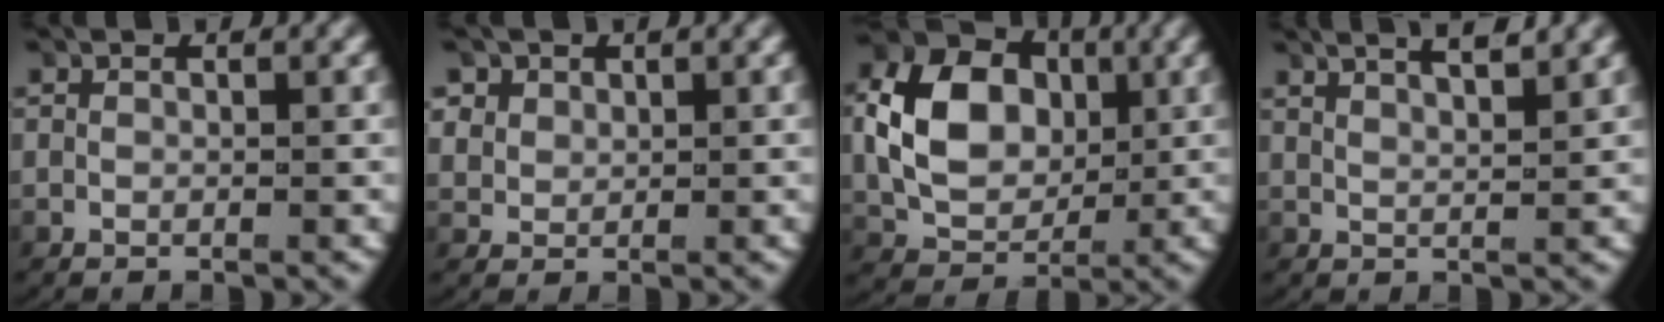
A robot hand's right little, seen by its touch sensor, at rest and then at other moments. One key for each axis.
{"total": 2.3, "fx": 1.0, "fy": 1.9, "fz": 0.8, "tx": -0.025, "ty": -0.003, "tz": 0.024}
{"total": 8.7, "fx": 1.1, "fy": 6.7, "fz": 5.4, "tx": -0.110, "ty": 0.001, "tz": 0.018}
{"total": 5.3, "fx": 4.3, "fy": 1.3, "fz": 2.9, "tx": -0.043, "ty": 0.010, "tz": 0.067}